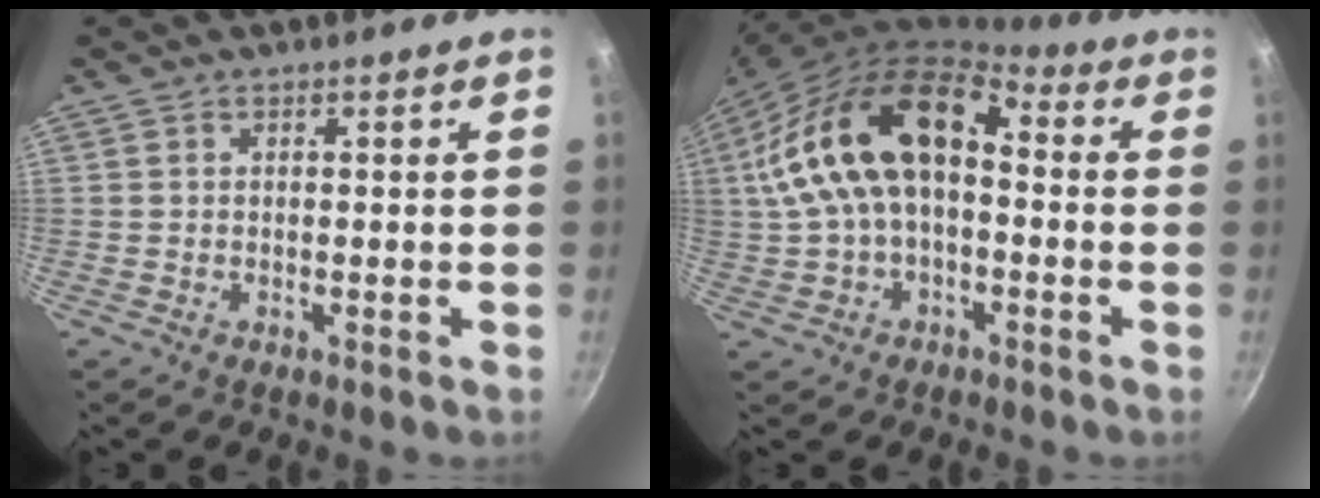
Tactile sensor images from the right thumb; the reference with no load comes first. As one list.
[{"total": 18.8, "force": [0.6, 11.2, 15.1], "torque": [-0.265, 0.052, 0.001]}]